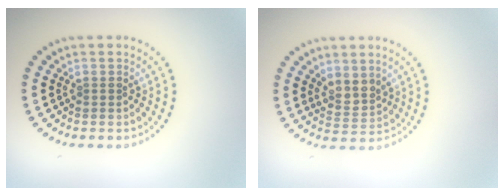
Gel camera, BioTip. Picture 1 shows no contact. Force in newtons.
{"total": 2.2, "press": 1.8, "slide": 1.4}